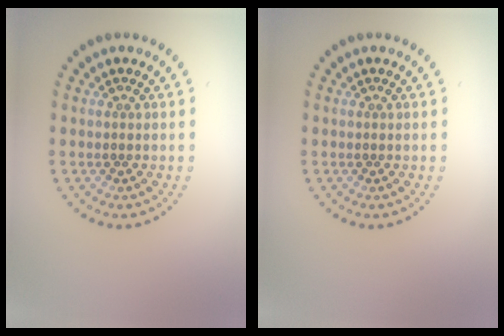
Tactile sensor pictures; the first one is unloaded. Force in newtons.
{"total": 0.0}